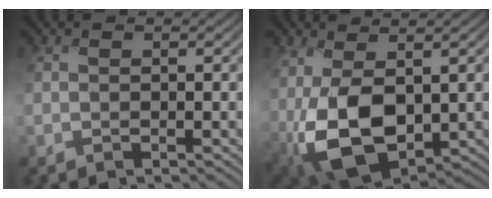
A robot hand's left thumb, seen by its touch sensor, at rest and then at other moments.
{"total": 11.7, "force": [-1.2, 6.8, 9.5], "torque": [-0.219, -0.027, -0.011]}